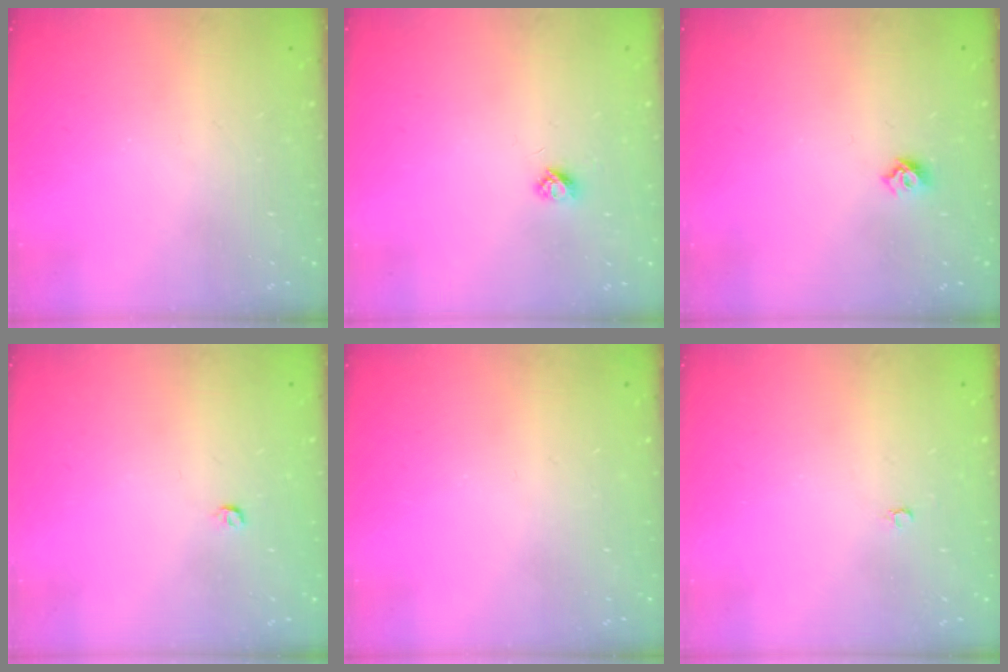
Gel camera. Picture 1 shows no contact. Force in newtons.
{"total": 3.1, "press": 3.0, "slide": 0.4}
{"total": 4.9, "press": 4.8, "slide": 0.8}
{"total": 3.1, "press": 3.1, "slide": 0.5}
{"total": 0.0}
{"total": 2.0, "press": 2.0, "slide": 0.4}